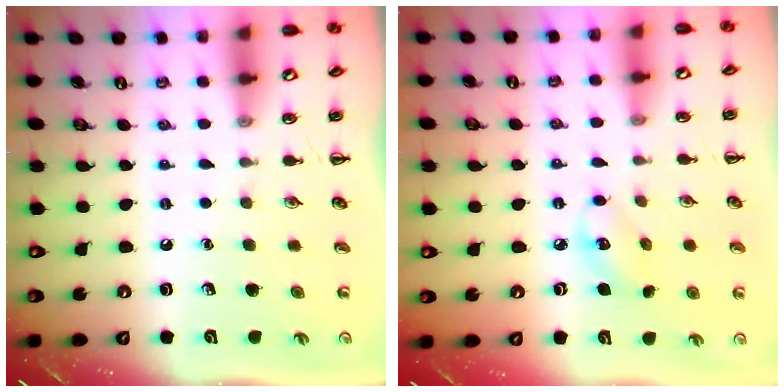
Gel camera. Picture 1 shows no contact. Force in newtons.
{"total": 5.5, "press": 5.5, "slide": 0.4}